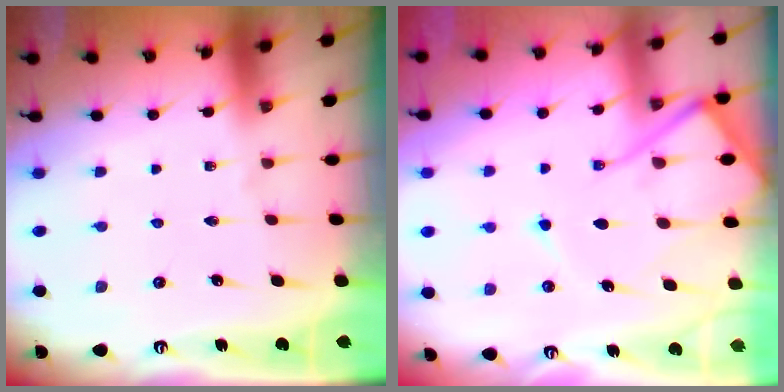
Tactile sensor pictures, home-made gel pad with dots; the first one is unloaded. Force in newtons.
{"total": 12.4, "press": 12.3, "slide": 1.4}